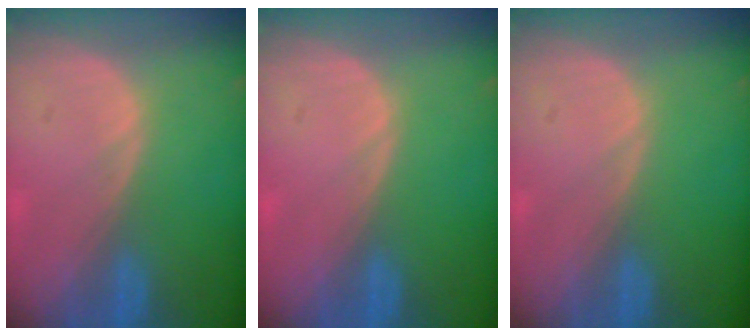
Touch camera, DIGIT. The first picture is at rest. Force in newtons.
{"total": 0.0}
{"total": 0.0}